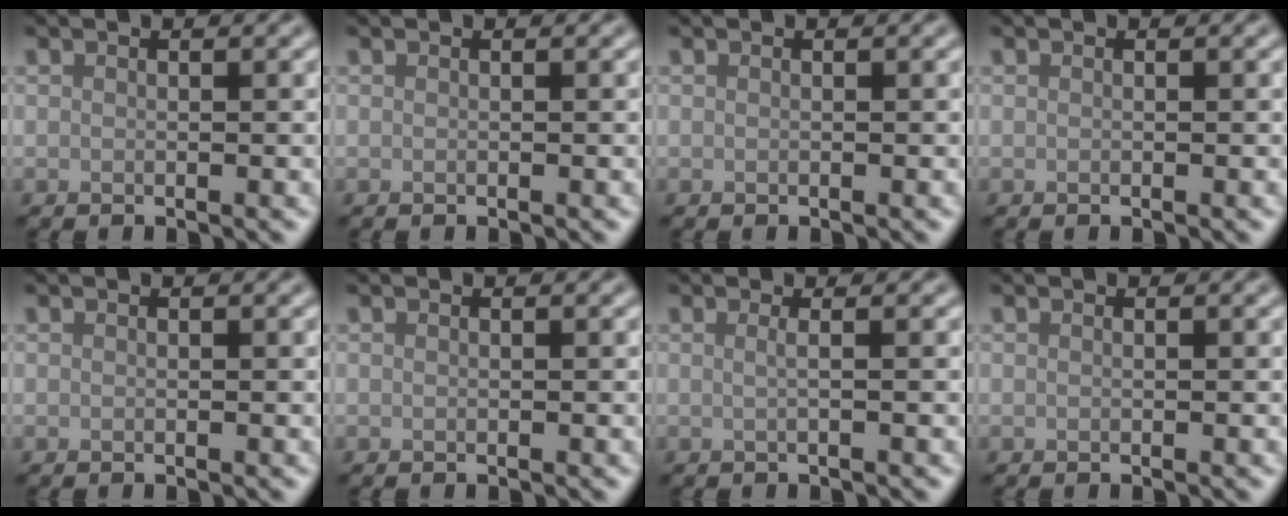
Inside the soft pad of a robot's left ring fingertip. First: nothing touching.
{"total": 0.0}
{"total": 0.0}
{"total": 0.0}
{"total": 0.0}
{"total": 0.0}
{"total": 1.5, "force": [0.3, 0.7, 1.3], "torque": [-0.014, -0.003, -0.016]}
{"total": 0.0}